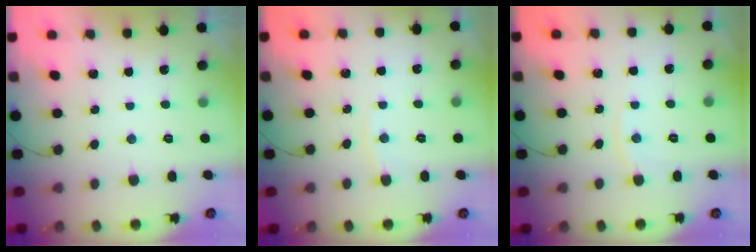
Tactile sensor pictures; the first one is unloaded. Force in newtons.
{"total": 2.8, "press": 2.8, "slide": 0.4}
{"total": 2.9, "press": 2.8, "slide": 0.4}